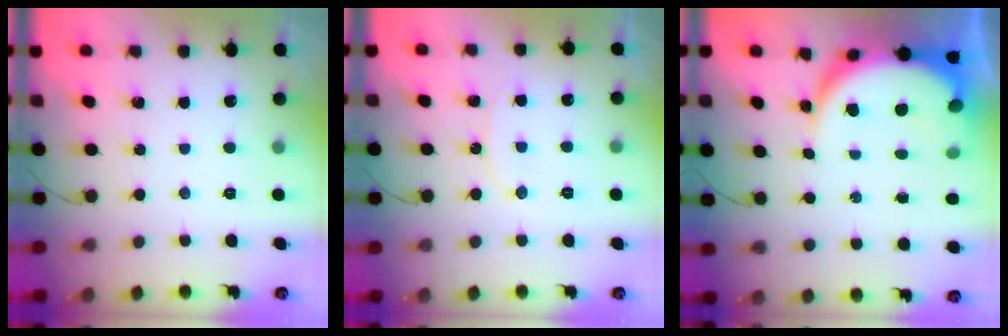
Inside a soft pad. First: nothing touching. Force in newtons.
{"total": 6.8, "press": 6.8, "slide": 0.2}
{"total": 9.7, "press": 9.6, "slide": 1.2}